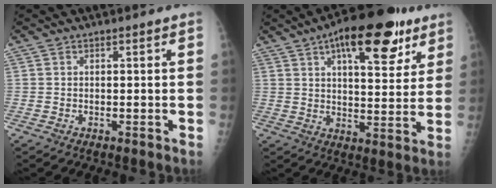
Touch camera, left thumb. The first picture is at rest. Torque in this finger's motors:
{"motor_torque": [-0.03, 0.49, 0.27, 0.18, 0.17]}